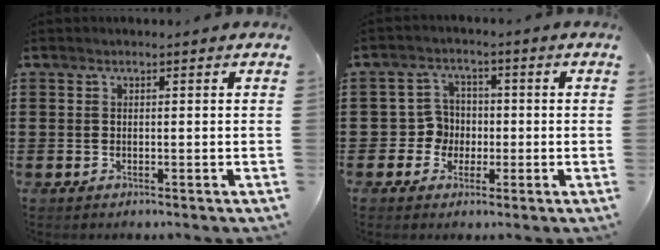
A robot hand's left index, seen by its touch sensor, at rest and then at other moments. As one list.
[{"total": 4.6, "force": [-0.8, 4.4, 1.1], "torque": [-0.038, 0.011, -0.017]}]